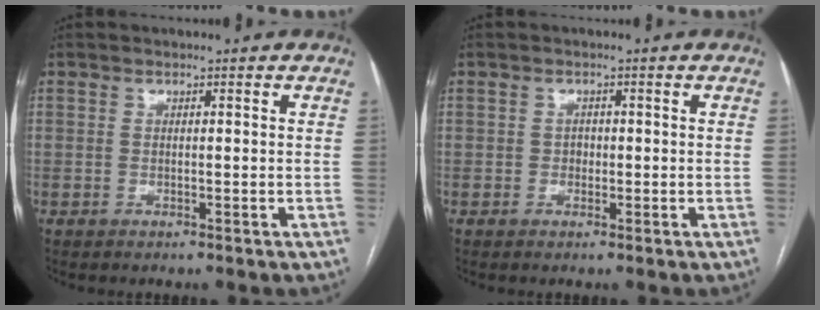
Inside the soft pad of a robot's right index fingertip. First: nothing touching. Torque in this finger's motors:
{"motor_torque": [0.20, 0.07, 0.00, 0.01]}